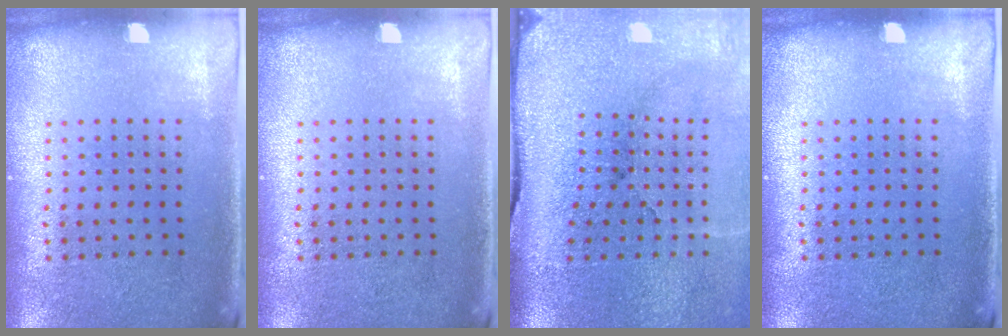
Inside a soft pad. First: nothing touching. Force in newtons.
{"total": 0.0}
{"total": 5.3, "press": 4.2, "slide": 3.2}
{"total": 0.0}